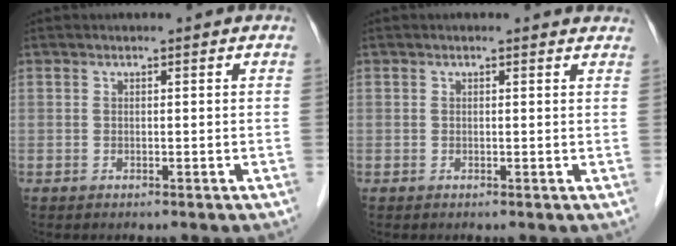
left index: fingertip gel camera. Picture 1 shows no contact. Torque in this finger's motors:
{"motor_torque": [0.12, -0.12, -0.41, -0.11]}